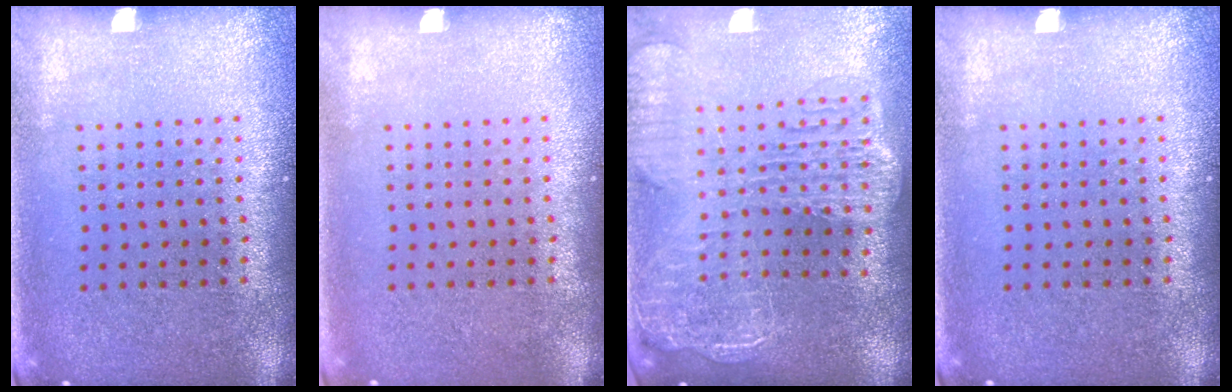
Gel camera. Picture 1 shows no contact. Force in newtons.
{"total": 0.0}
{"total": 2.9, "press": 2.4, "slide": 1.7}
{"total": 0.0}